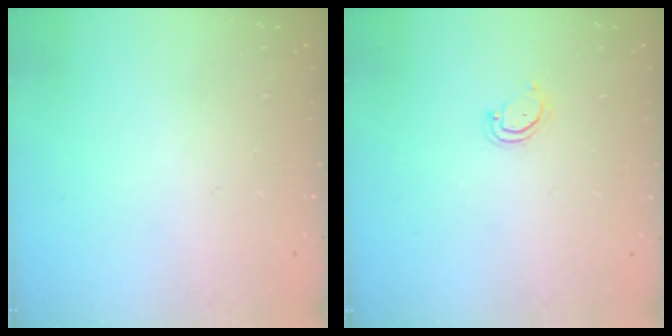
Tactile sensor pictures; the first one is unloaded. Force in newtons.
{"total": 2.5, "press": 2.5, "slide": 0.1}